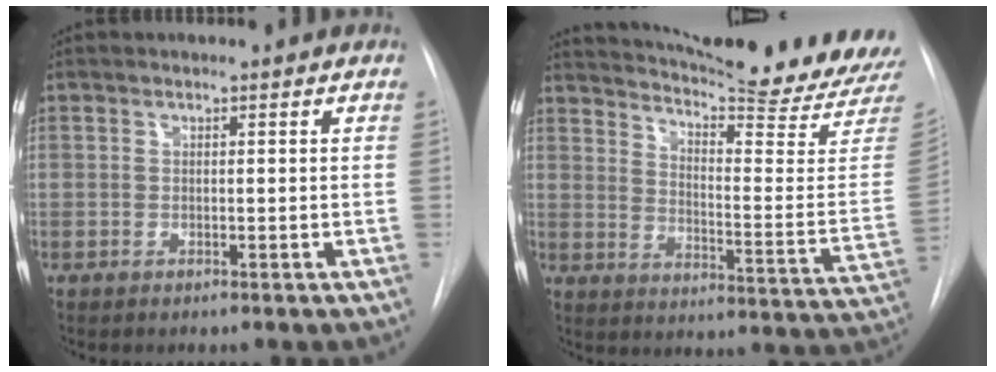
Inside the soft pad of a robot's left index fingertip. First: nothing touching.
{"total": 24.1, "force": [22.6, 0.2, 8.3], "torque": [-0.137, -0.119, 0.283]}